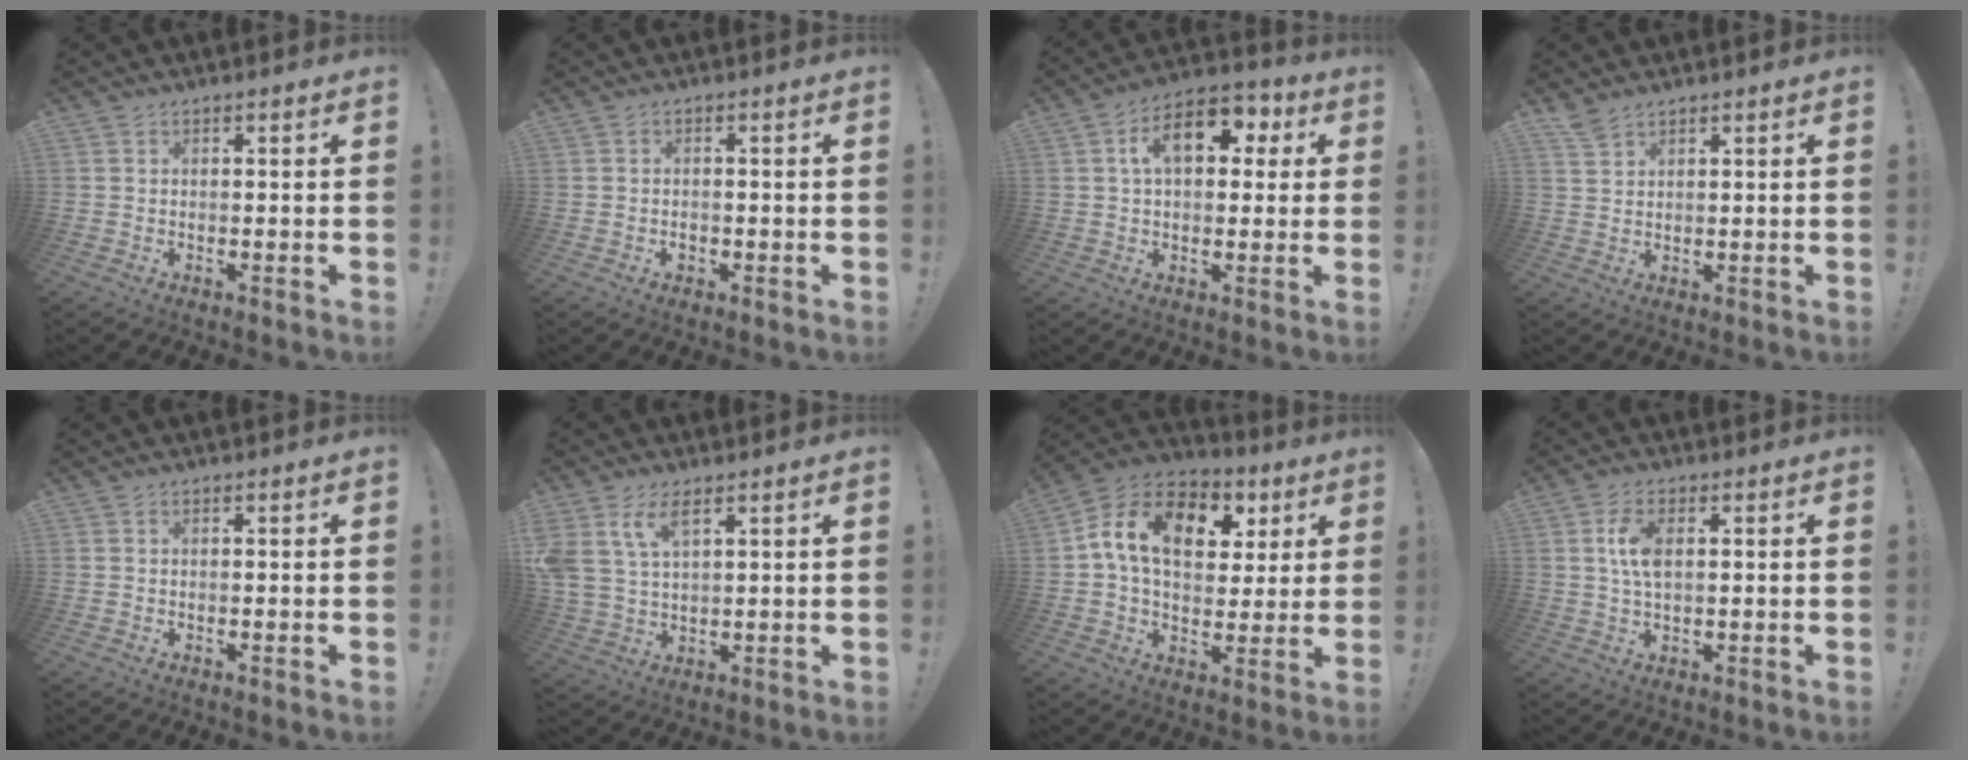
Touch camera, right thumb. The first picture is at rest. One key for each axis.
{"total": 1.1, "fx": -0.6, "fy": 0.8, "fz": 0.4, "tx": 0.002, "ty": -0.002, "tz": -0.013}
{"total": 14.1, "fx": 4.0, "fy": 8.3, "fz": 10.7, "tx": -0.162, "ty": 0.006, "tz": 0.067}
{"total": 3.8, "fx": 3.3, "fy": 1.2, "fz": 1.5, "tx": -0.018, "ty": -0.024, "tz": 0.061}
{"total": 0.0}
{"total": 8.1, "fx": 4.4, "fy": 3.9, "fz": 5.5, "tx": -0.118, "ty": -0.012, "tz": 0.085}
{"total": 16.5, "fx": 5.2, "fy": 10.9, "fz": 11.3, "tx": -0.176, "ty": -0.006, "tz": 0.094}
{"total": 6.7, "fx": 1.4, "fy": 3.4, "fz": 5.6, "tx": -0.104, "ty": -0.003, "tz": 0.019}